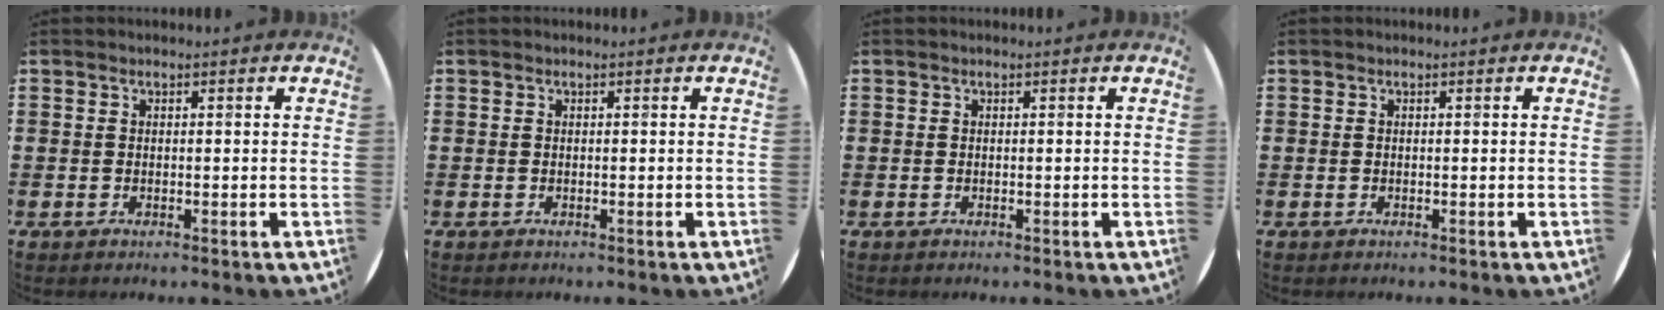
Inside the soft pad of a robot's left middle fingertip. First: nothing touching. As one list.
[{"total": 0.0}, {"total": 0.0}, {"total": 0.0}]